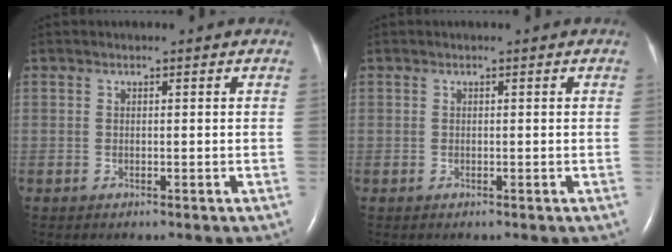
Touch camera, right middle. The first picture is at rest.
{"total": 0.0}